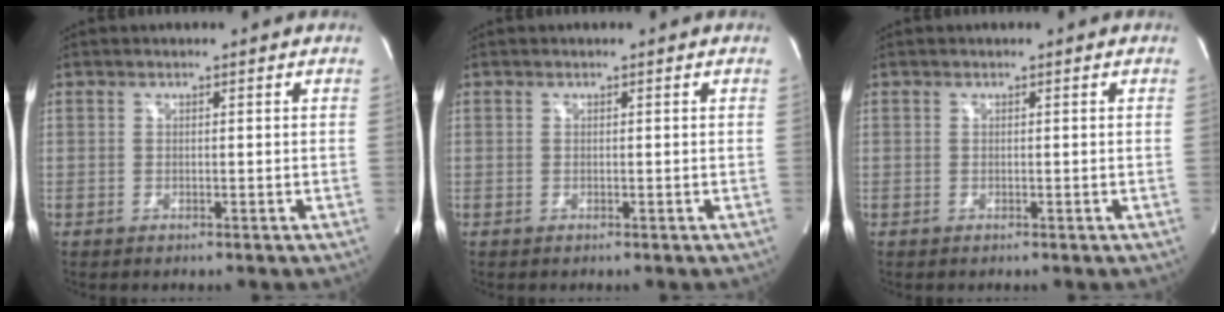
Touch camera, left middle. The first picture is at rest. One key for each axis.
{"total": 0.0}
{"total": 0.0}